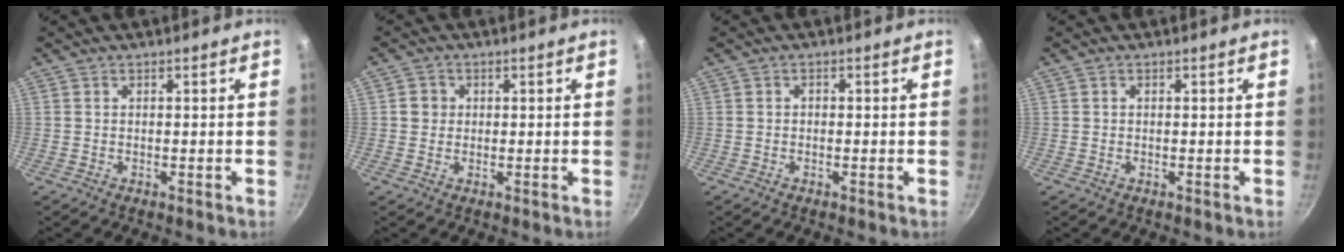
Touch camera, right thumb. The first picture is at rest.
{"total": 2.4, "force": [0.2, 2.3, 0.6], "torque": [0.003, 0.007, 0.000]}
{"total": 0.7, "force": [-0.2, 0.6, 0.4], "torque": [-0.004, 0.004, -0.003]}
{"total": 0.0}